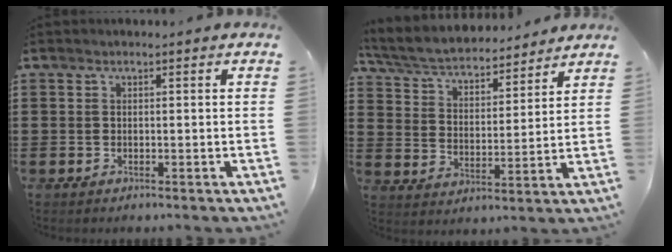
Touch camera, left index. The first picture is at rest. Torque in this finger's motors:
{"motor_torque": [1.18, -0.96, 0.39, 0.21]}